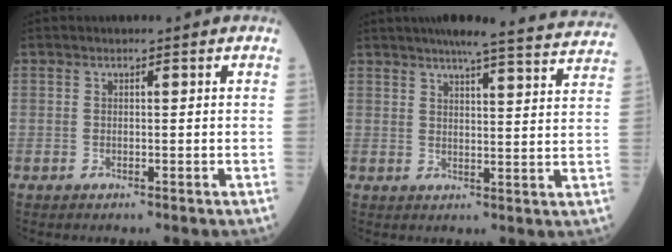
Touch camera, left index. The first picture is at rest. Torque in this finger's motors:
{"motor_torque": [0.22, -0.21, 0.26, 0.06]}